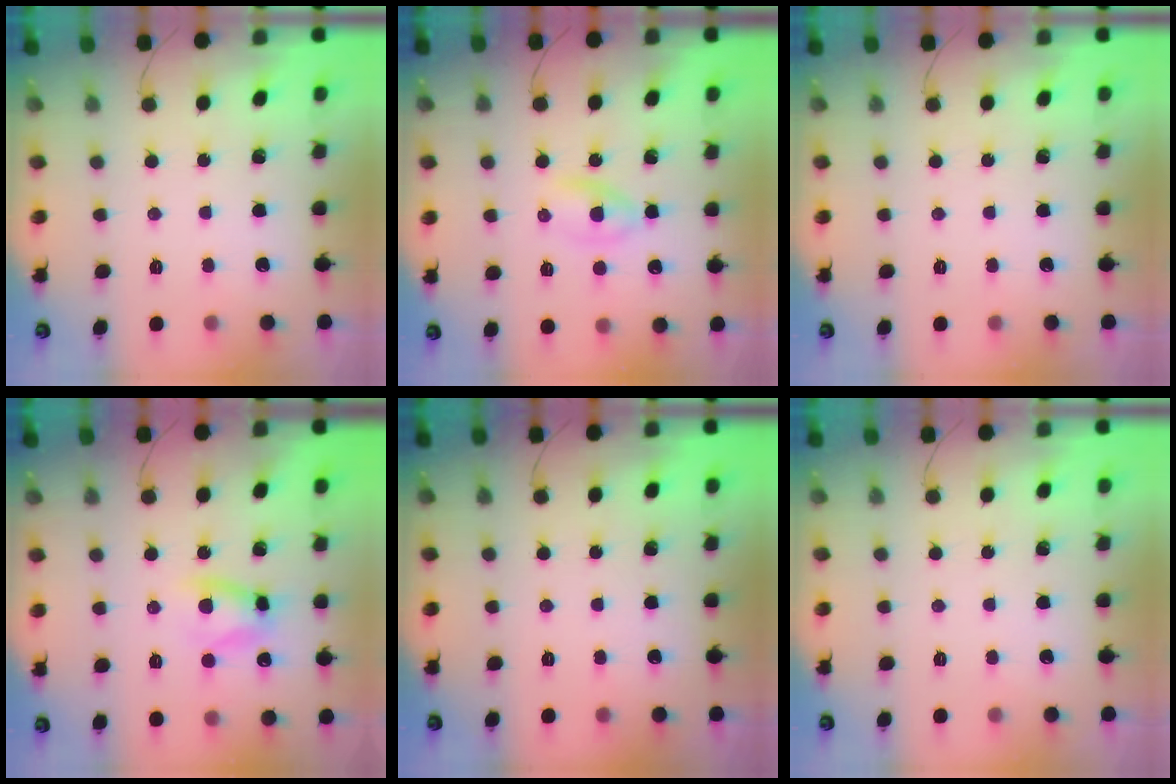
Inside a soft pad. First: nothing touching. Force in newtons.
{"total": 2.3, "press": 2.1, "slide": 1.0}
{"total": 0.0}
{"total": 7.3, "press": 7.2, "slide": 1.1}
{"total": 0.0}
{"total": 0.0}